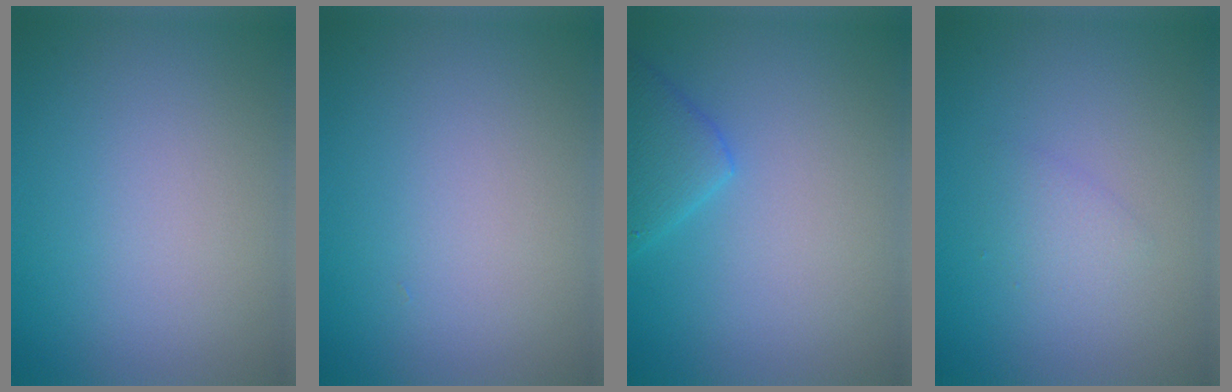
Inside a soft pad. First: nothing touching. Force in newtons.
{"total": 0.0}
{"total": 2.9, "press": 2.9, "slide": 0.2}
{"total": 1.3, "press": 1.3, "slide": 0.1}